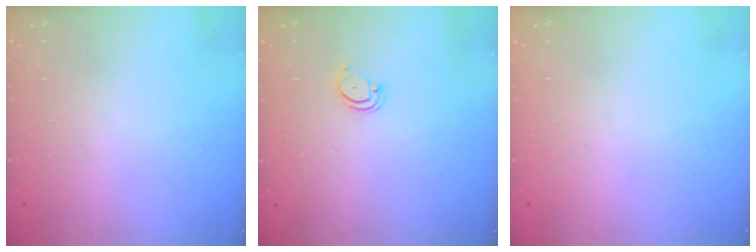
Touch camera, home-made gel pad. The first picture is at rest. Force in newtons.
{"total": 3.0, "press": 3.0, "slide": 0.3}
{"total": 0.0}